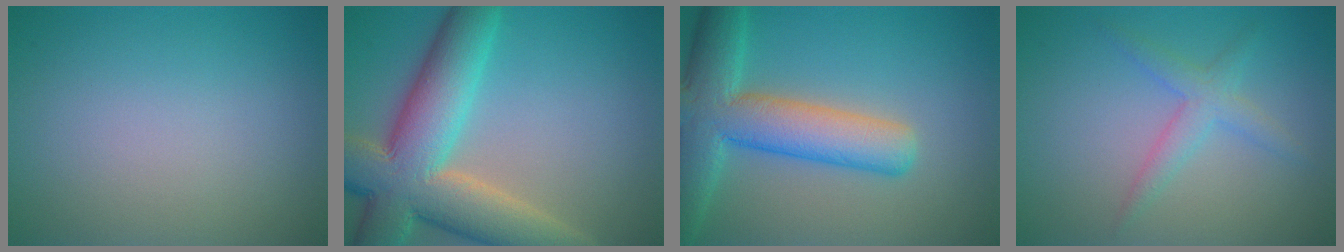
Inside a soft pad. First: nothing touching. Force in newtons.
{"total": 11.6, "press": 11.5, "slide": 1.3}
{"total": 8.5, "press": 8.5, "slide": 0.5}
{"total": 2.4, "press": 2.4, "slide": 0.1}